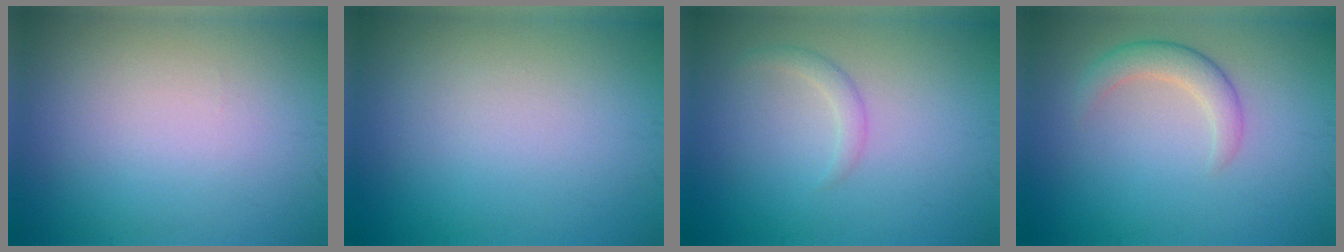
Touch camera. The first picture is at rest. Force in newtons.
{"total": 0.0}
{"total": 1.3, "press": 1.3, "slide": 0.1}
{"total": 2.7, "press": 2.7, "slide": 0.2}